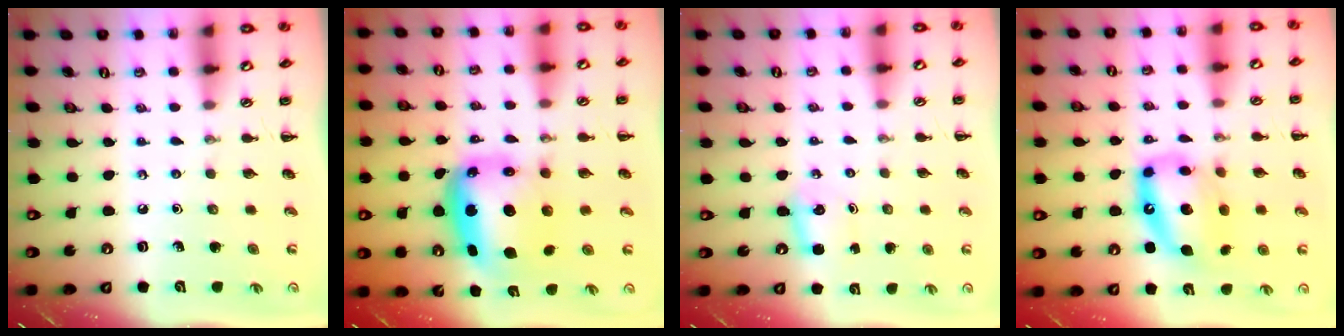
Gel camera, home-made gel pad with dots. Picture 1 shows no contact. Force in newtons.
{"total": 9.0, "press": 8.6, "slide": 2.6}
{"total": 4.0, "press": 3.9, "slide": 1.0}
{"total": 14.5, "press": 14.0, "slide": 3.9}